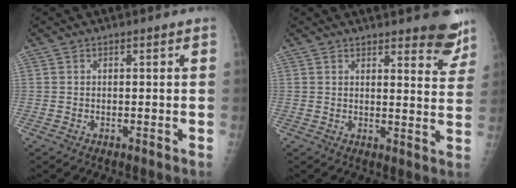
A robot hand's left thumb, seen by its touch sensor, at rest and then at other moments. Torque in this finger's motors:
{"motor_torque": [1.70, 0.88, 0.47, -0.19, 0.09]}